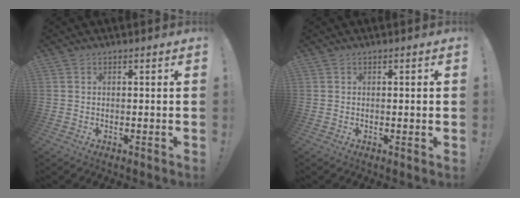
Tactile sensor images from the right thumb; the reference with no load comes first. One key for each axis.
{"total": 1.0, "fx": -0.1, "fy": -0.2, "fz": 1.0, "tx": -0.019, "ty": 0.001, "tz": -0.004}